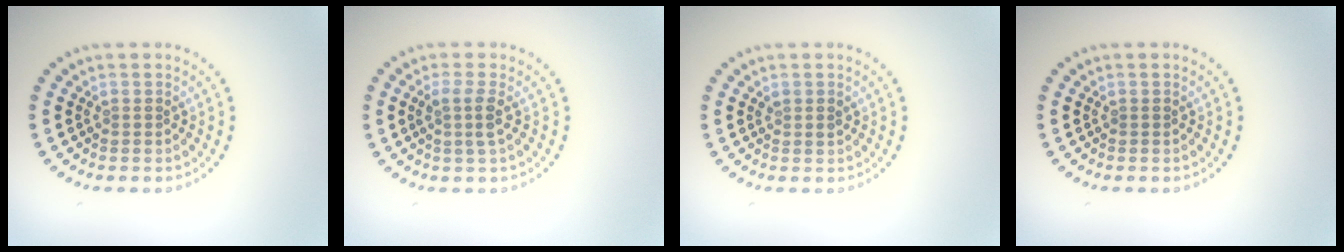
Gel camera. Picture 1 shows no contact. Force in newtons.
{"total": 1.9, "press": 1.6, "slide": 1.0}
{"total": 0.8, "press": 0.7, "slide": 0.3}
{"total": 0.0}